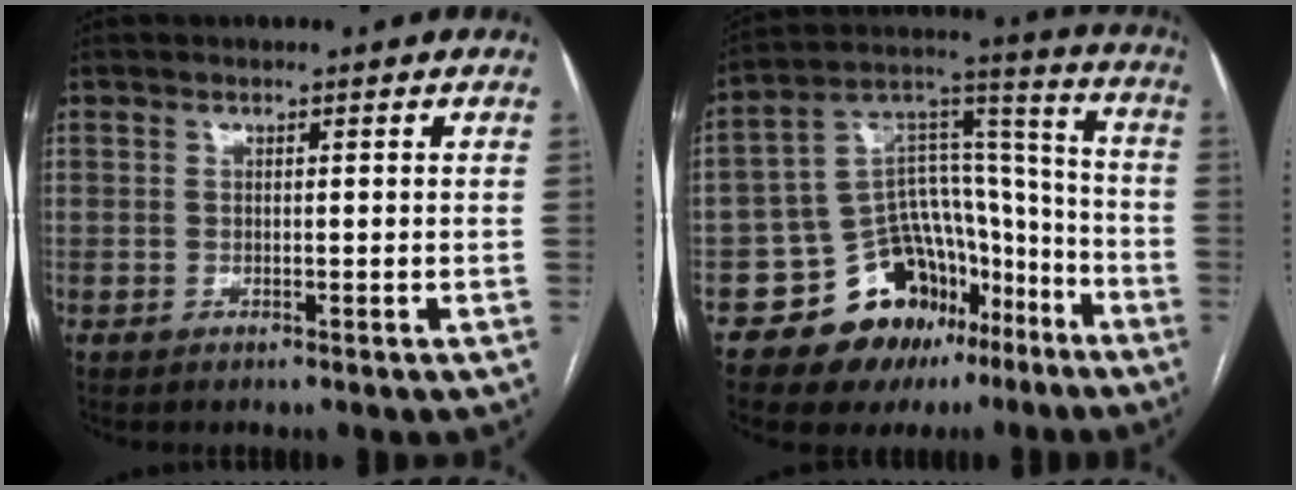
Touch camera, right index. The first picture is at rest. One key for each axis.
{"total": 17.3, "fx": -10.4, "fy": 10.7, "fz": 8.7, "tx": -0.124, "ty": 0.071, "tz": -0.160}